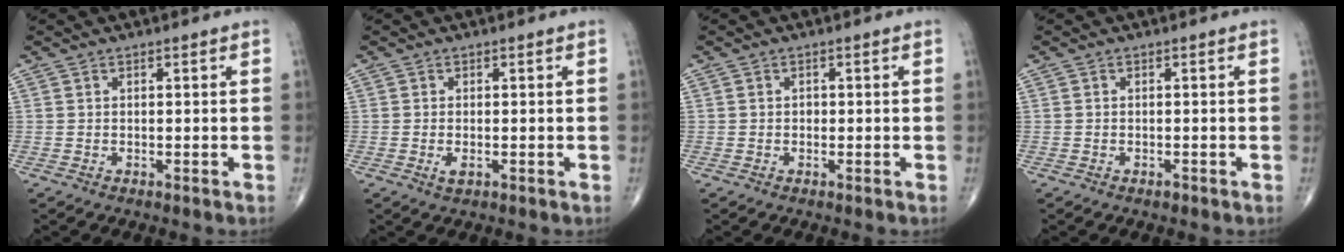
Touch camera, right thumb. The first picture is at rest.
{"total": 1.6, "force": [-0.4, 0.7, 1.3], "torque": [-0.027, -0.004, -0.008]}
{"total": 0.7, "force": [-0.1, 0.6, 0.3], "torque": [-0.002, 0.002, -0.003]}
{"total": 0.6, "force": [-0.4, 0.3, 0.3], "torque": [-0.004, 0.000, -0.009]}